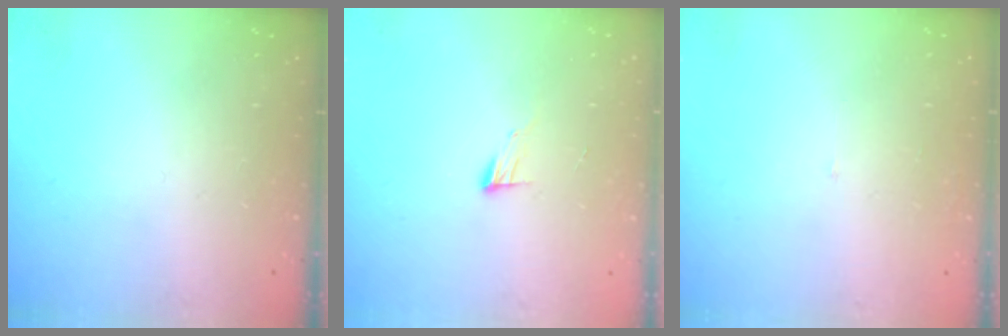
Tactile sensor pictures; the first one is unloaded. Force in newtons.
{"total": 6.3, "press": 6.2, "slide": 0.5}
{"total": 2.0, "press": 2.0, "slide": 0.1}